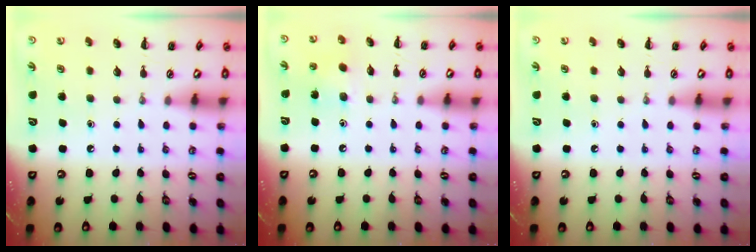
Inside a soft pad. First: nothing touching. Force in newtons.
{"total": 3.8, "press": 3.8, "slide": 0.5}
{"total": 0.0}